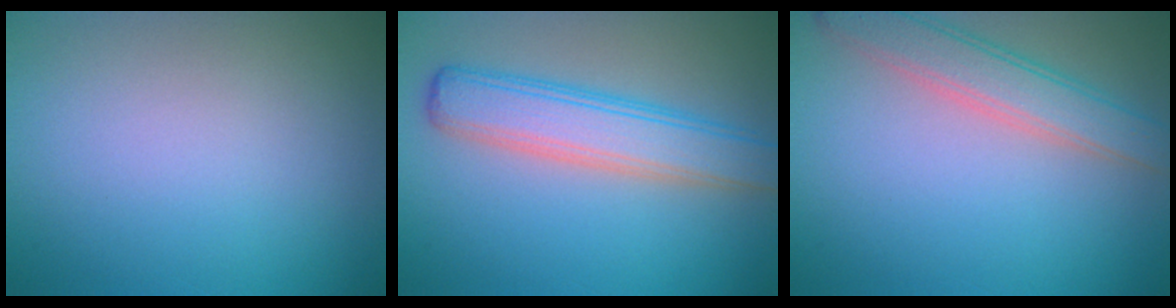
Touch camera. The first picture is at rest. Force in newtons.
{"total": 5.5, "press": 5.5, "slide": 0.1}
{"total": 4.0, "press": 4.0, "slide": 0.3}